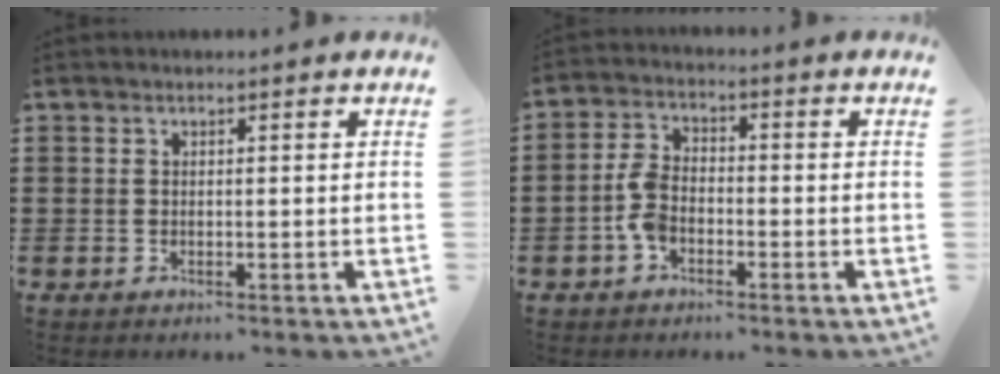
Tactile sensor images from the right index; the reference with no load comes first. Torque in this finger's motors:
{"motor_torque": [0.59, 0.38, 0.62, 0.14]}